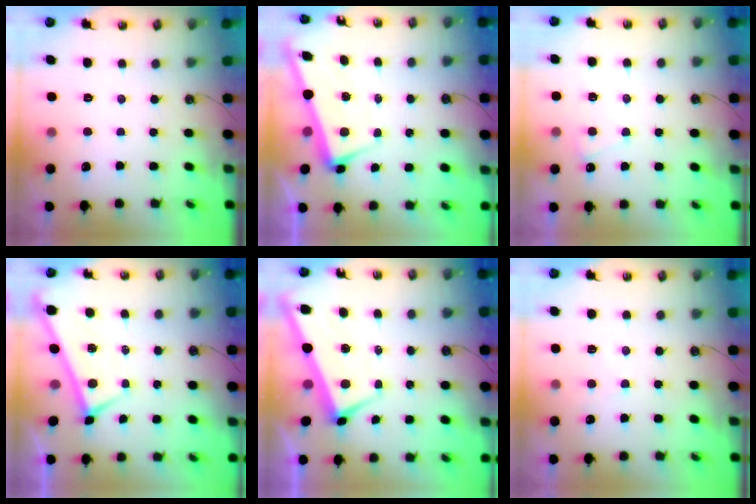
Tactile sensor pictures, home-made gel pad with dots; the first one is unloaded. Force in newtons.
{"total": 2.9, "press": 2.8, "slide": 1.0}
{"total": 2.2, "press": 2.2, "slide": 0.5}
{"total": 0.0}
{"total": 1.6, "press": 1.2, "slide": 1.0}
{"total": 5.9, "press": 5.9, "slide": 0.4}